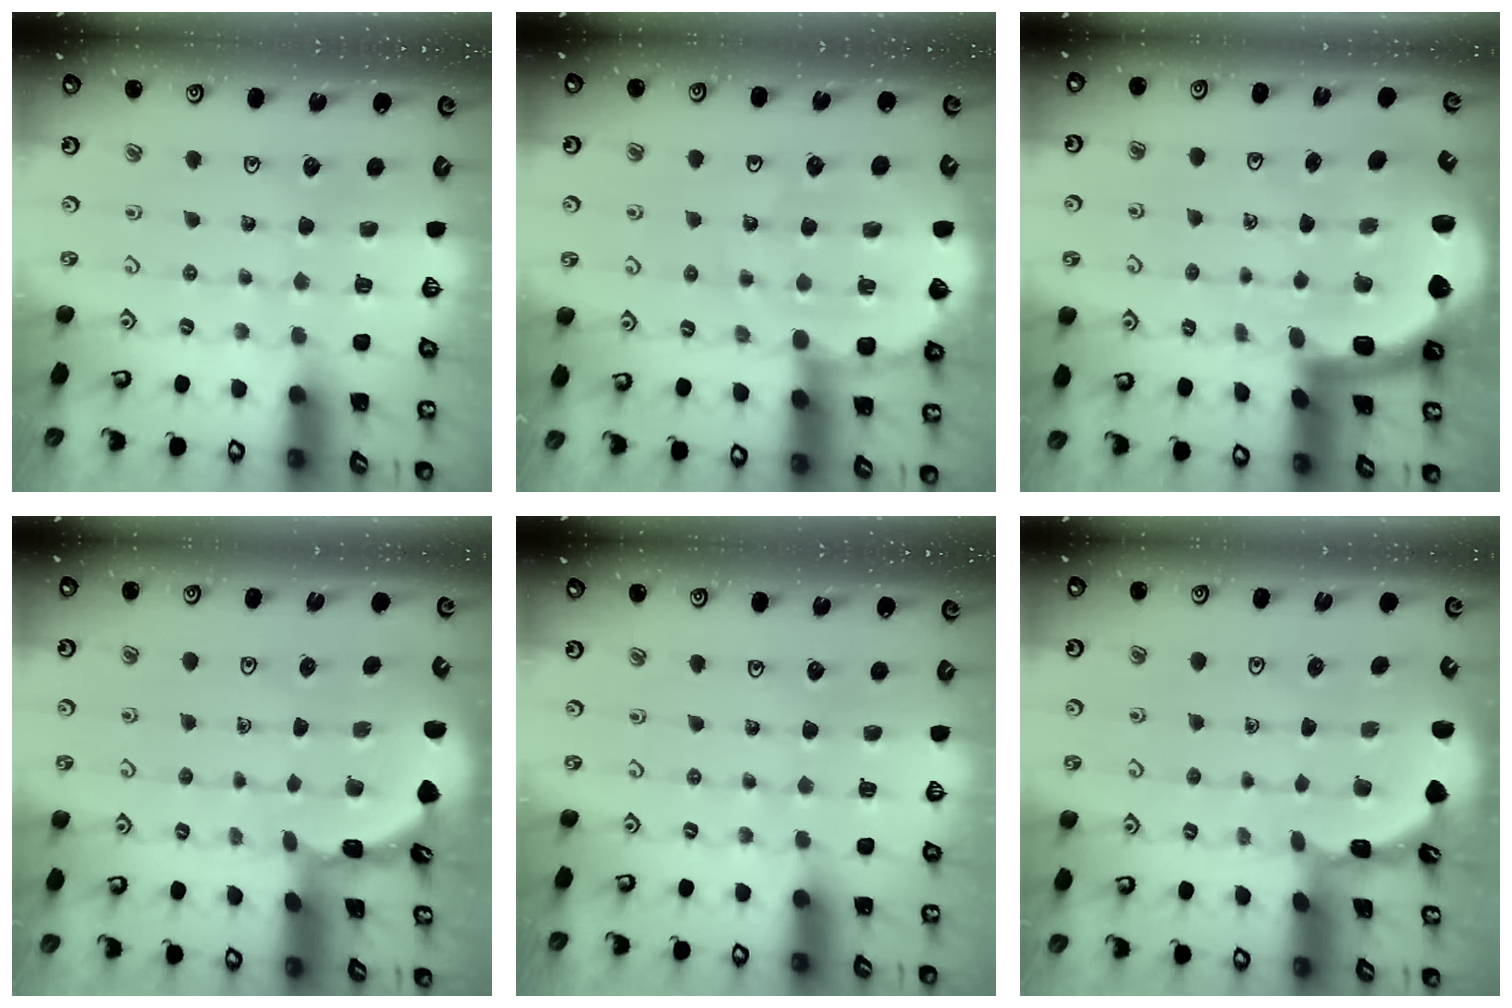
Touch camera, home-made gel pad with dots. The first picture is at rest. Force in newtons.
{"total": 8.3, "press": 8.1, "slide": 1.4}
{"total": 7.5, "press": 7.3, "slide": 1.8}
{"total": 1.6, "press": 1.6, "slide": 0.1}
{"total": 0.0}
{"total": 1.6, "press": 1.6, "slide": 0.1}